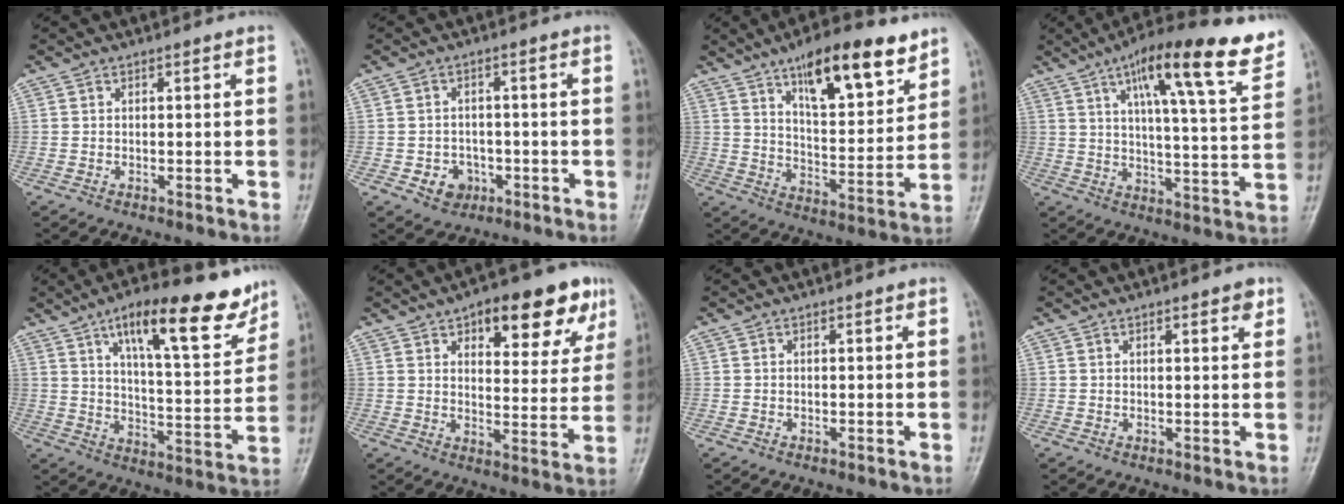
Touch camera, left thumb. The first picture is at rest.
{"total": 4.7, "force": [-1.7, 4.0, 1.7], "torque": [-0.003, 0.011, -0.021]}
{"total": 16.7, "force": [10.6, 5.6, 11.7], "torque": [-0.146, -0.054, 0.171]}
{"total": 19.2, "force": [11.4, 3.7, 15.0], "torque": [-0.201, -0.034, 0.169]}
{"total": 18.2, "force": [11.3, 5.6, 13.0], "torque": [-0.158, -0.053, 0.176]}
{"total": 15.5, "force": [8.5, 6.6, 11.2], "torque": [-0.094, -0.027, 0.113]}
{"total": 0.0}
{"total": 2.4, "force": [1.5, 0.8, 1.8], "torque": [-0.017, -0.005, 0.016]}